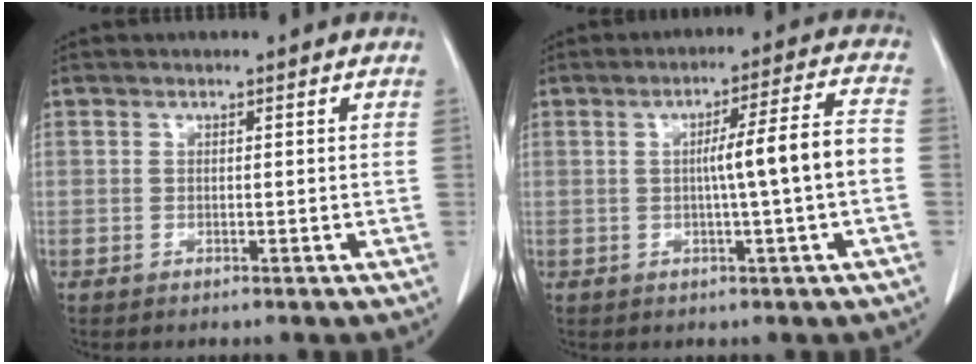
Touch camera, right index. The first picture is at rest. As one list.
[{"total": 8.2, "force": [-0.8, -0.6, 8.1], "torque": [-0.123, 0.014, -0.011]}]